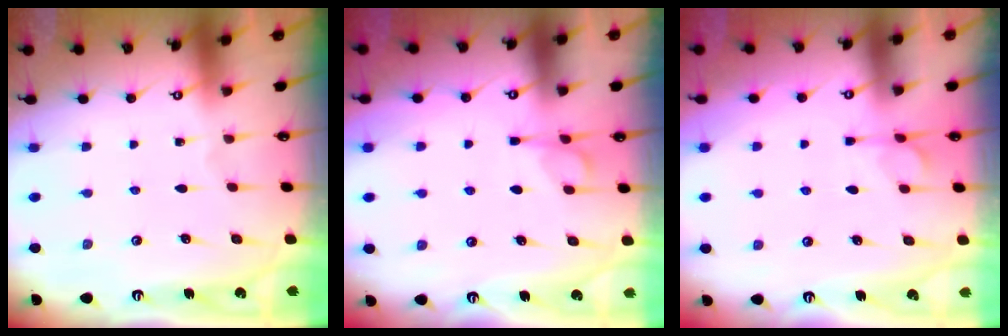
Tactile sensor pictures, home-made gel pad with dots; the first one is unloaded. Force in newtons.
{"total": 3.1, "press": 3.0, "slide": 1.0}
{"total": 1.6, "press": 0.8, "slide": 1.3}